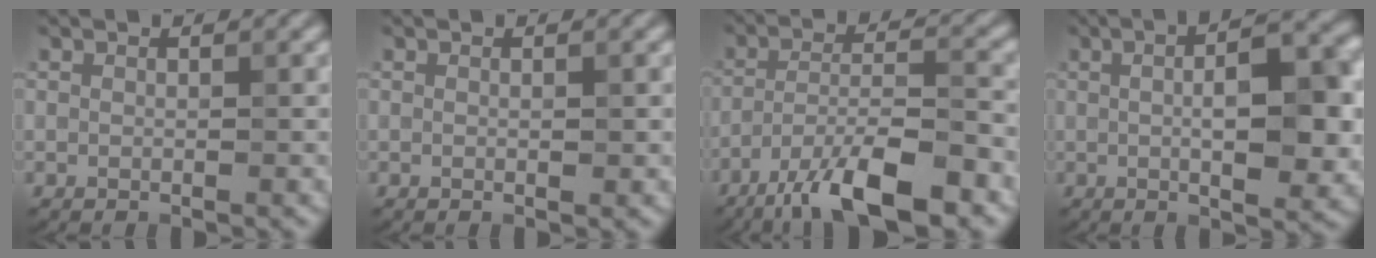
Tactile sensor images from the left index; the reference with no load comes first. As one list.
[{"total": 0.6, "force": [0.0, 0.1, 0.6], "torque": [-0.009, -0.001, 0.000]}, {"total": 9.4, "force": [-6.4, 2.3, 6.5], "torque": [-0.108, 0.004, -0.116]}, {"total": 8.4, "force": [0.5, 2.4, 8.1], "torque": [-0.111, 0.006, 0.004]}]